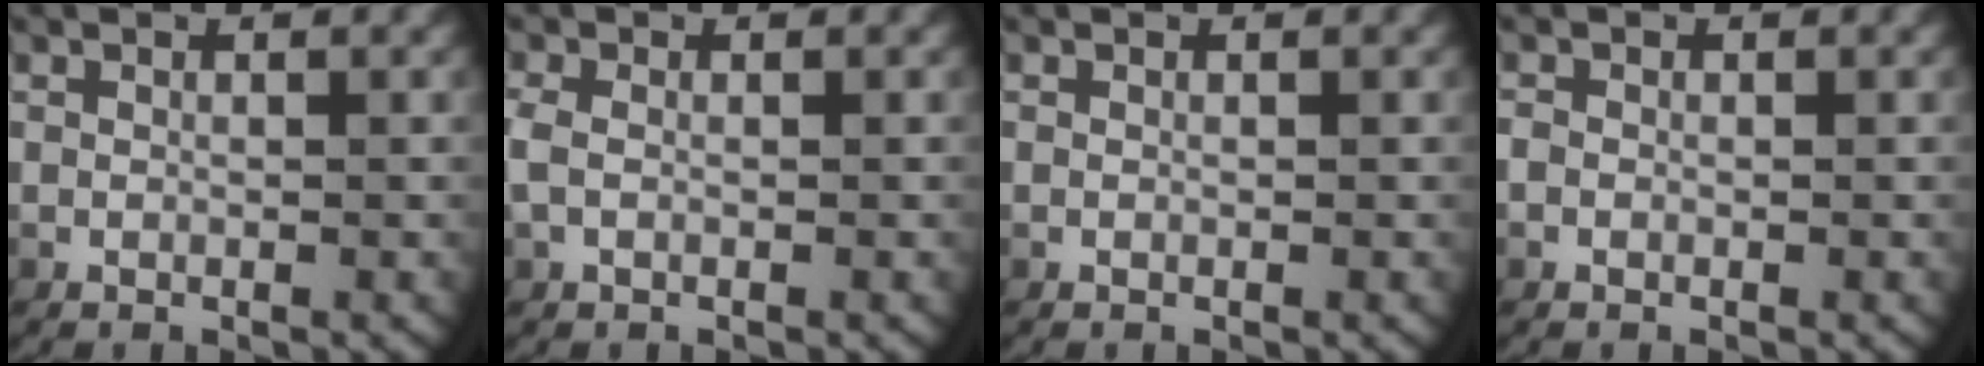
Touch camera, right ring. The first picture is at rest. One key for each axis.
{"total": 1.4, "fx": -0.1, "fy": 1.0, "fz": 1.1, "tx": -0.039, "ty": -0.004, "tz": 0.003}
{"total": 0.0}
{"total": 0.8, "fx": -0.2, "fy": 0.7, "fz": 0.3, "tx": -0.016, "ty": -0.002, "tz": -0.003}